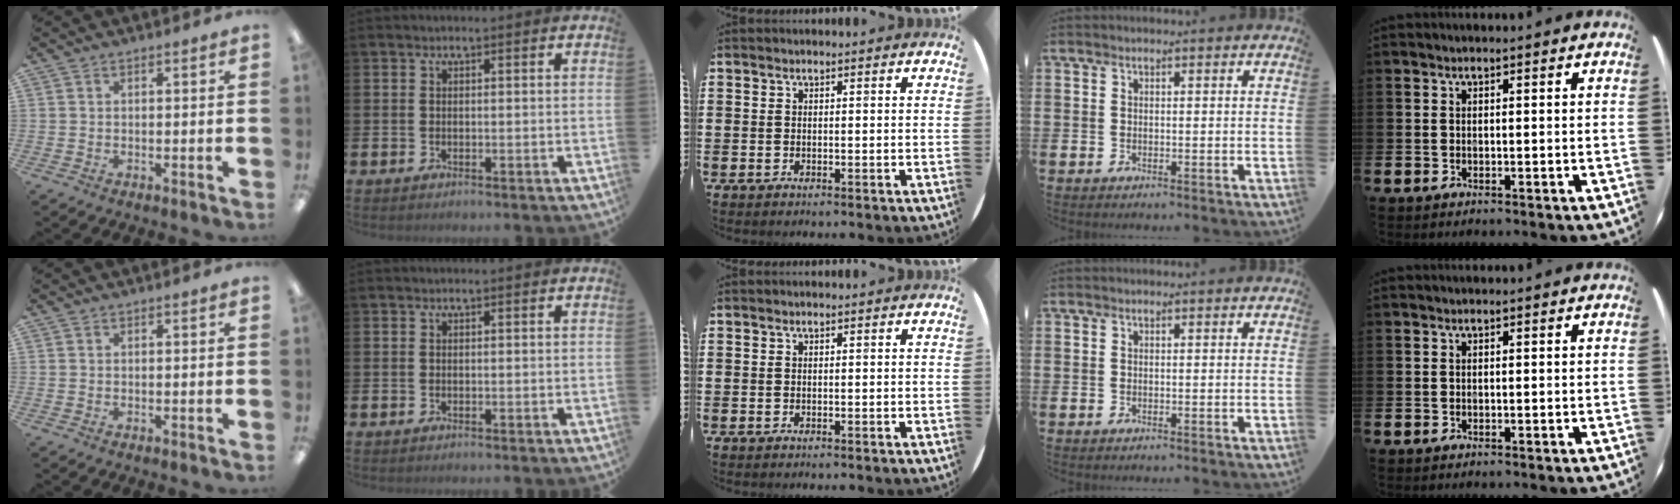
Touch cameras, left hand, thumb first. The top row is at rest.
{}